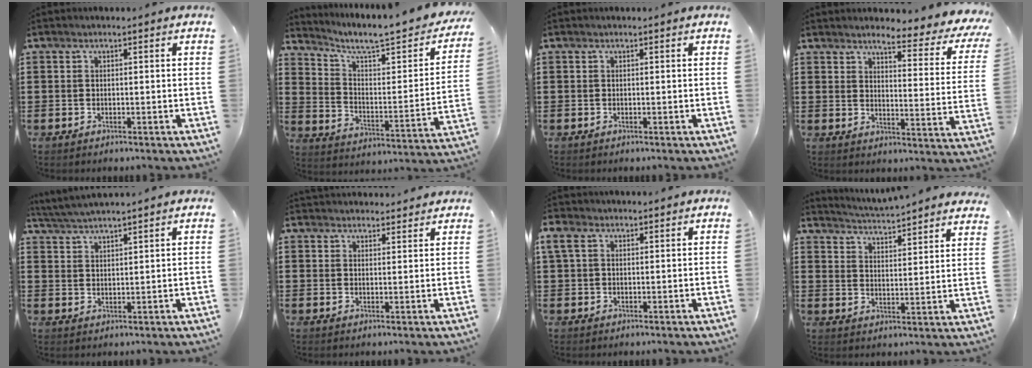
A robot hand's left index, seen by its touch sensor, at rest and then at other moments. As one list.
[{"total": 5.8, "force": [4.8, 0.6, 3.1], "torque": [-0.080, -0.047, 0.073]}, {"total": 0.0}, {"total": 4.8, "force": [3.9, 0.0, 2.8], "torque": [-0.057, -0.037, 0.057]}, {"total": 2.9, "force": [2.9, -0.6, 0.3], "torque": [-0.016, -0.009, 0.054]}, {"total": 2.4, "force": [2.4, 0.2, -0.1], "torque": [-0.004, -0.007, 0.048]}, {"total": 2.9, "force": [1.2, 1.7, 2.0], "torque": [-0.052, 0.003, 0.020]}, {"total": 4.5, "force": [4.4, -0.9, 0.3], "torque": [-0.028, -0.037, 0.075]}]